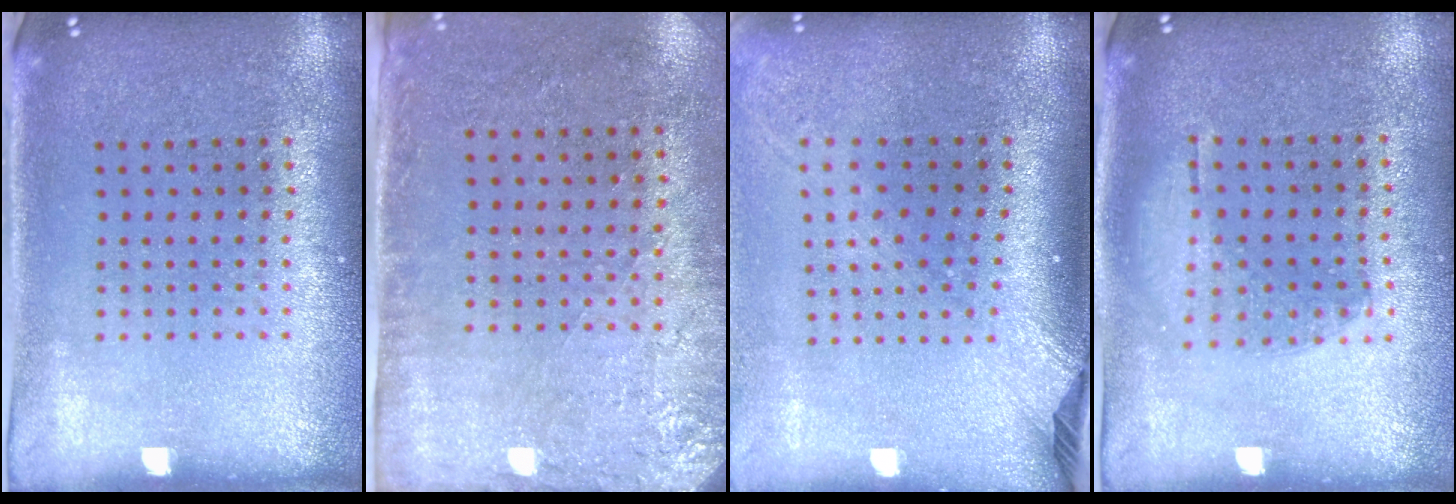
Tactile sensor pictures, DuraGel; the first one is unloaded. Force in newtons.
{"total": 2.8, "press": 2.3, "slide": 1.6}
{"total": 2.4, "press": 1.8, "slide": 1.6}
{"total": 1.0, "press": 0.9, "slide": 0.4}